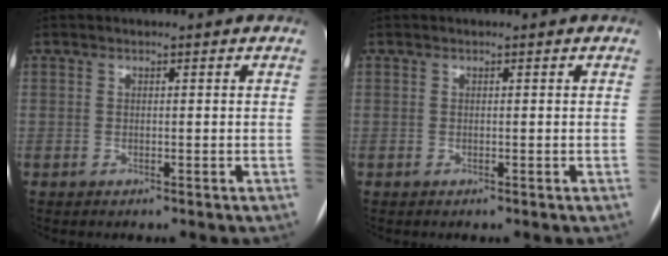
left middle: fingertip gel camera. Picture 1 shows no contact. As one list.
[{"total": 0.0}]